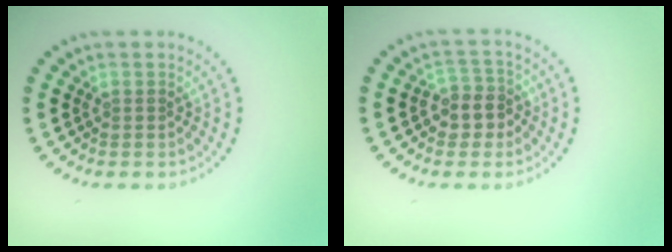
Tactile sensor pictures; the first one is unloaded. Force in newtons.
{"total": 2.7, "press": 2.4, "slide": 1.1}